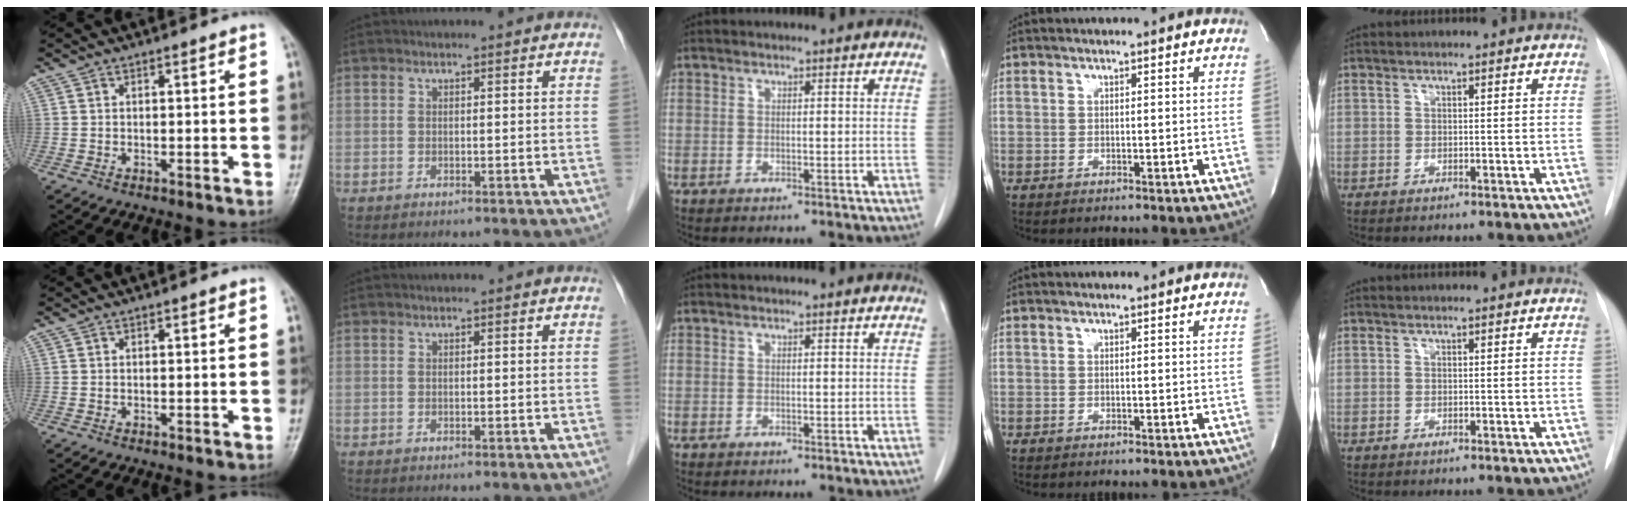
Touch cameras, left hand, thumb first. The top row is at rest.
{}